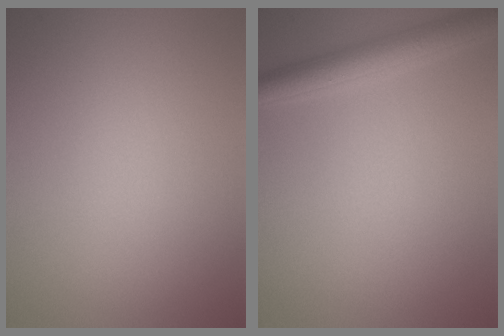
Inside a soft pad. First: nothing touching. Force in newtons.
{"total": 3.4, "press": 3.4, "slide": 0.2}